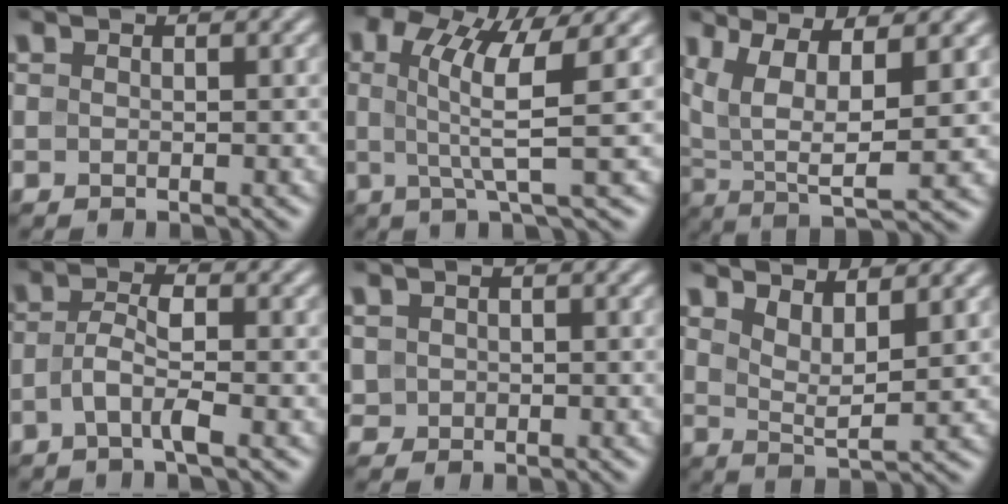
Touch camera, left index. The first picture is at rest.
{"total": 6.3, "force": [1.3, 1.4, 6.0], "torque": [-0.110, 0.010, 0.018]}
{"total": 8.8, "force": [2.8, 3.0, 7.8], "torque": [-0.158, -0.001, 0.055]}
{"total": 2.8, "force": [-1.0, 0.5, 2.6], "torque": [-0.054, 0.008, -0.027]}
{"total": 1.0, "force": [0.2, 1.0, 0.2], "torque": [-0.002, -0.002, 0.002]}
{"total": 3.5, "force": [2.4, 0.8, 2.4], "torque": [-0.048, -0.010, 0.048]}